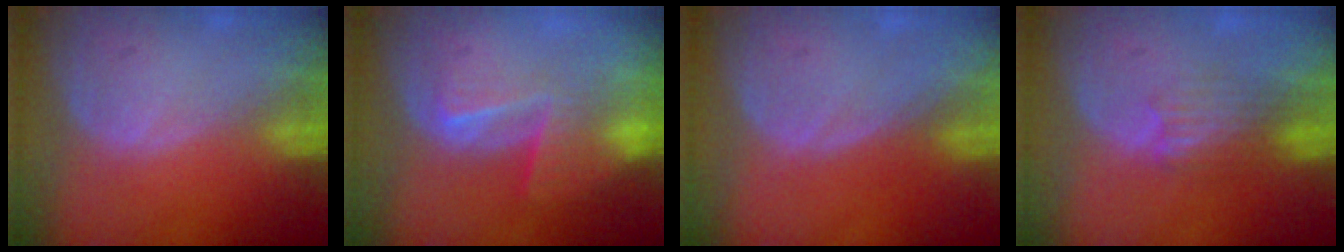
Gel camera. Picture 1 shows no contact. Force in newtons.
{"total": 6.6, "press": 5.6, "slide": 3.5}
{"total": 0.0}
{"total": 3.2, "press": 3.2, "slide": 0.2}